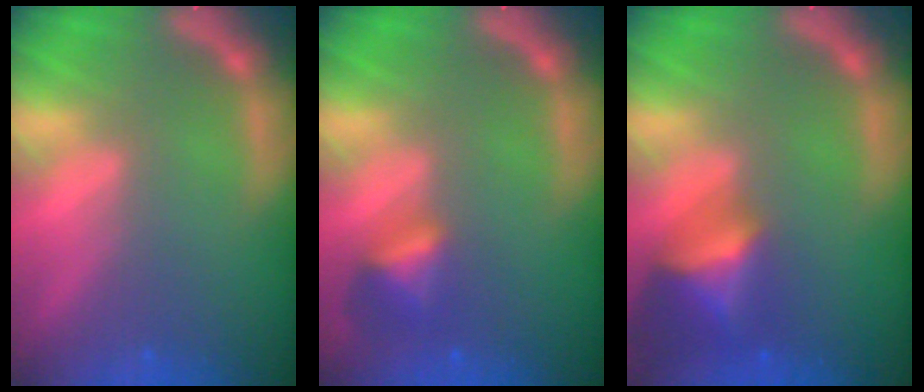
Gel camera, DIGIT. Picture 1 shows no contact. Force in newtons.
{"total": 2.9}
{"total": 5.5}